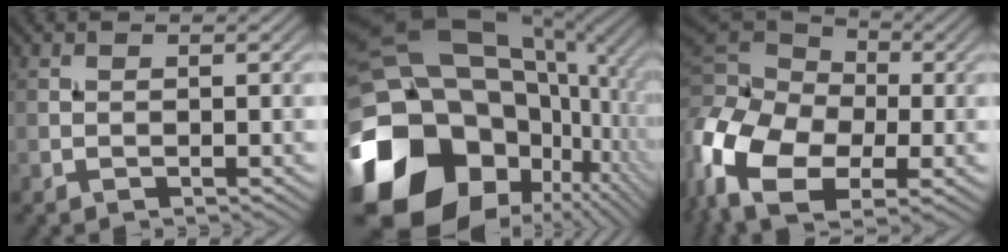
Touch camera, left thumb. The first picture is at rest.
{"total": 22.6, "force": [-3.7, 17.7, 13.6], "torque": [-0.297, -0.012, -0.042]}
{"total": 16.6, "force": [-4.1, 11.1, 11.6], "torque": [-0.305, -0.013, -0.073]}